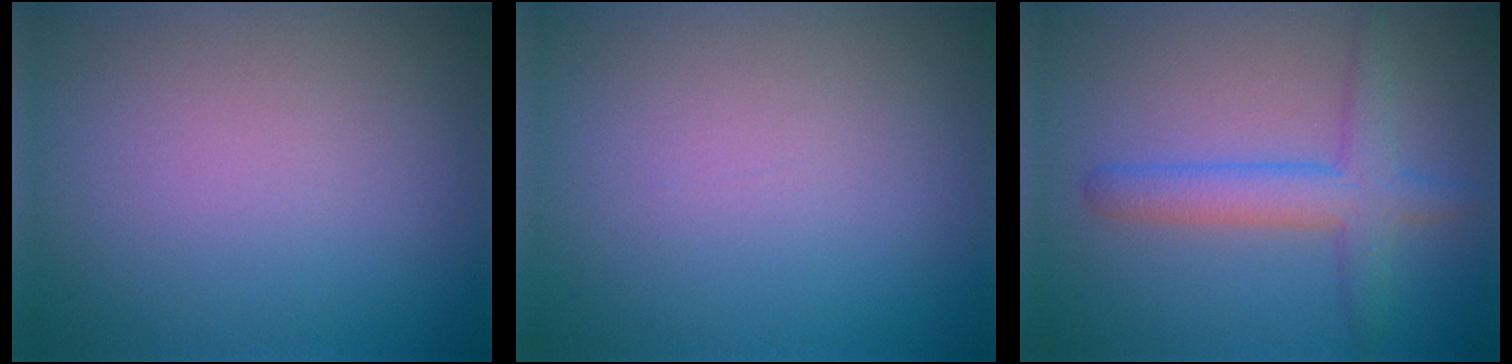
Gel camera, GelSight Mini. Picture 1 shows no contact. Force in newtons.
{"total": 0.0}
{"total": 3.7, "press": 3.7, "slide": 0.1}